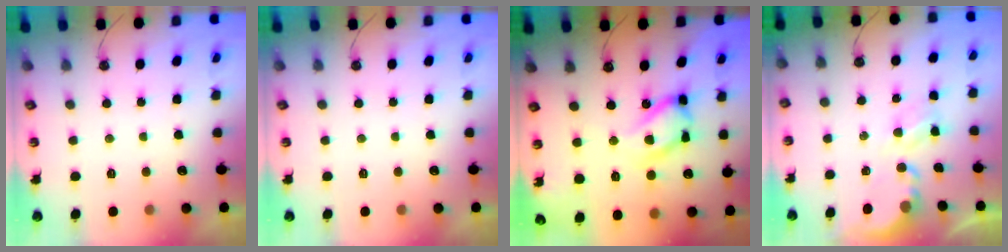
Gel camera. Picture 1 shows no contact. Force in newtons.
{"total": 0.0}
{"total": 16.7, "press": 16.6, "slide": 1.6}
{"total": 3.9, "press": 3.9, "slide": 0.1}